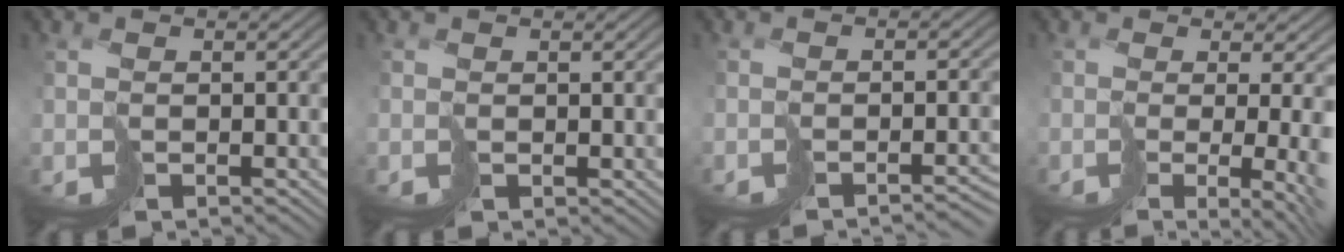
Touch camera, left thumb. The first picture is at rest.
{"total": 0.8, "force": [0.6, -0.2, -0.5], "torque": [0.009, 0.002, 0.013]}
{"total": 2.8, "force": [-2.6, 0.1, 1.2], "torque": [-0.008, -0.005, -0.034]}
{"total": 9.7, "force": [-0.9, 3.8, 8.8], "torque": [-0.109, -0.027, 0.024]}